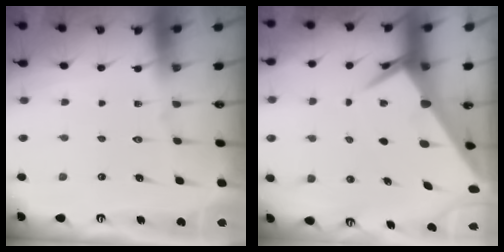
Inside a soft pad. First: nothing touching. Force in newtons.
{"total": 5.6, "press": 5.5, "slide": 0.6}